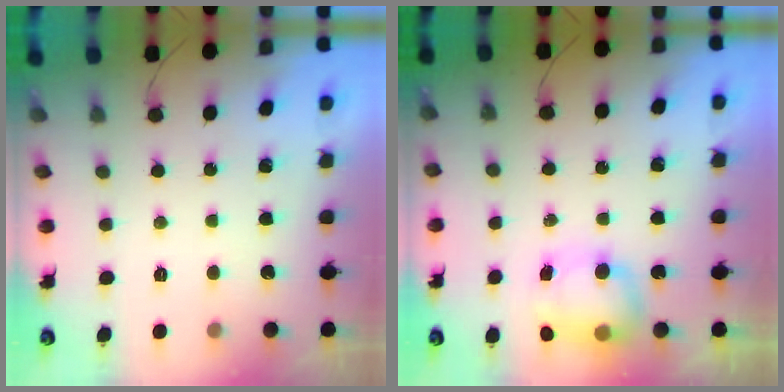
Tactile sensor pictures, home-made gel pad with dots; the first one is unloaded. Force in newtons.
{"total": 8.7, "press": 8.6, "slide": 1.7}